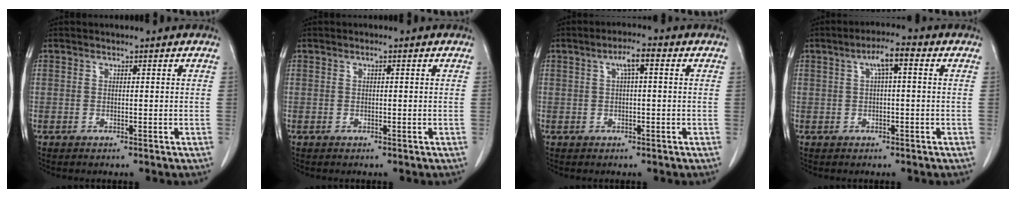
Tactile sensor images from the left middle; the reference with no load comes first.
{"total": 0.5, "force": [0.2, 0.1, 0.5], "torque": [-0.010, 0.001, 0.003]}
{"total": 3.3, "force": [1.0, 0.5, 3.1], "torque": [-0.055, 0.013, 0.016]}
{"total": 4.1, "force": [1.2, 0.7, 3.8], "torque": [-0.069, 0.016, 0.018]}